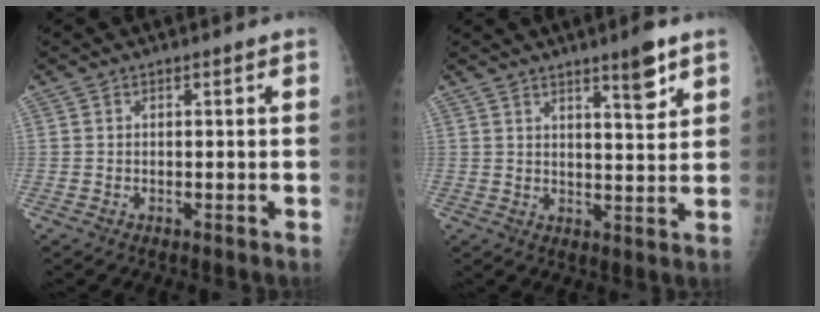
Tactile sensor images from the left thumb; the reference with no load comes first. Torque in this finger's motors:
{"motor_torque": [0.60, 0.67, -0.02, -0.11, 0.06]}